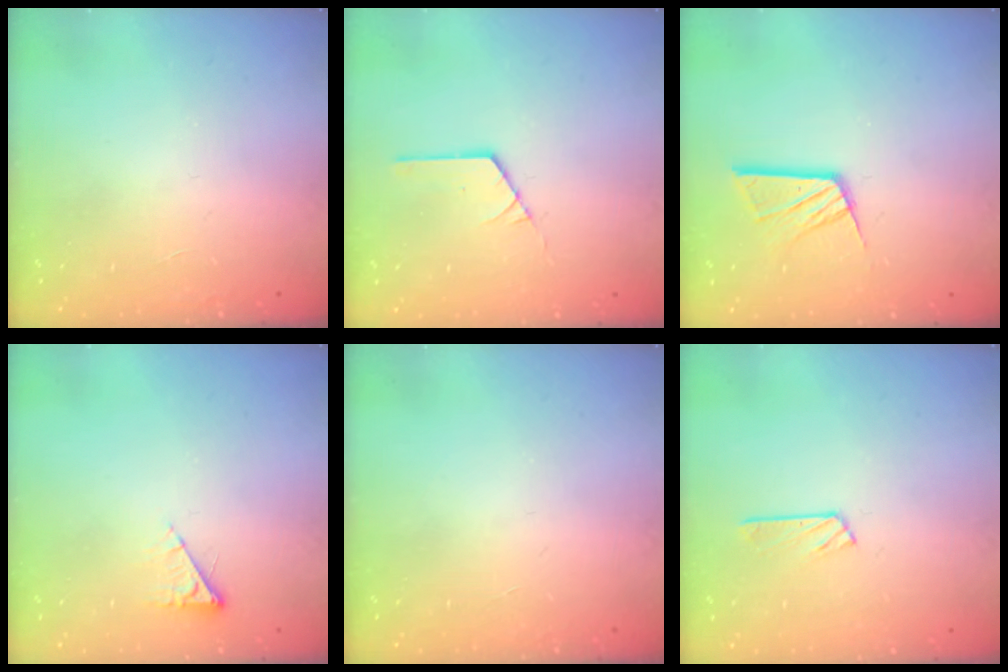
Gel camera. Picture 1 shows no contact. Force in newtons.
{"total": 1.8, "press": 1.8, "slide": 0.0}
{"total": 11.0, "press": 11.0, "slide": 1.2}
{"total": 3.0, "press": 3.0, "slide": 0.4}
{"total": 0.0}
{"total": 2.9, "press": 2.8, "slide": 0.3}